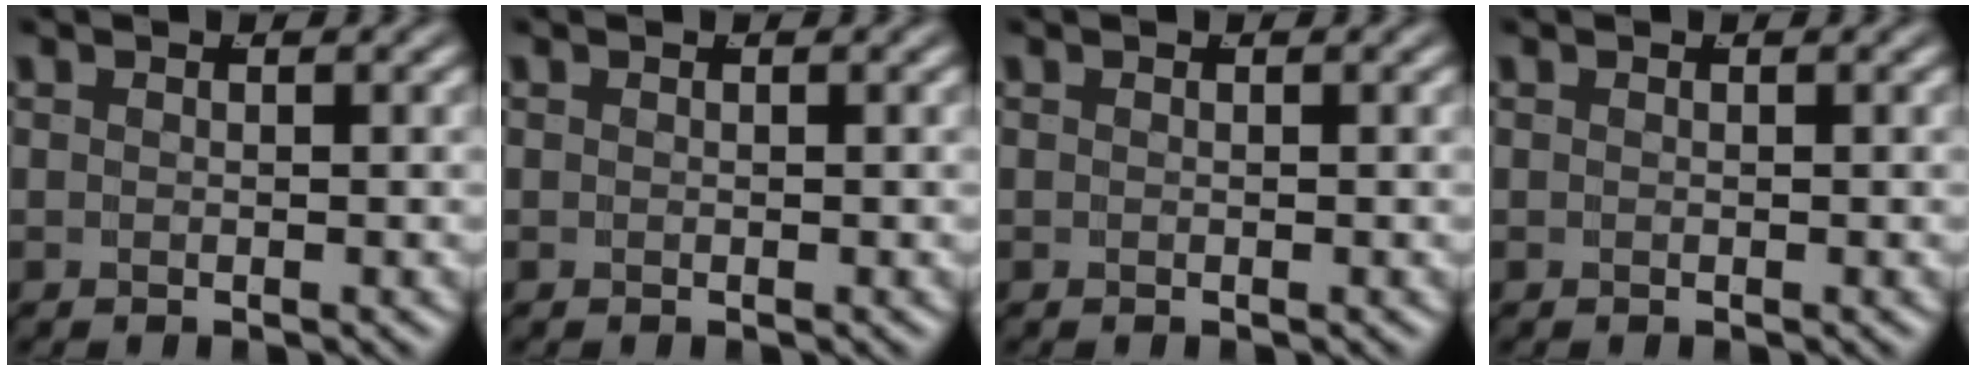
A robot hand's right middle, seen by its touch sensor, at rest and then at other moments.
{"total": 0.0}
{"total": 0.0}
{"total": 0.0}